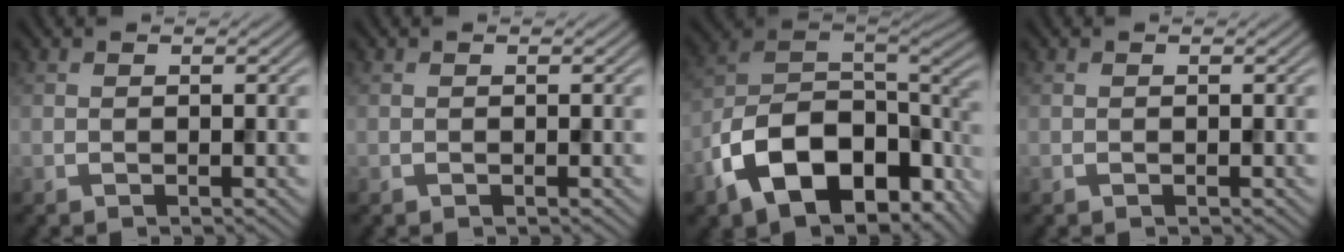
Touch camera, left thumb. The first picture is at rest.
{"total": 0.0}
{"total": 16.4, "force": [-8.4, 9.1, 10.9], "torque": [-0.235, -0.030, -0.137]}
{"total": 0.0}